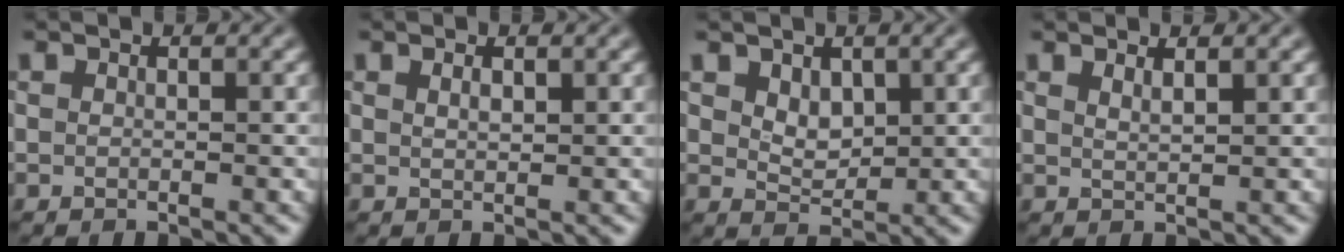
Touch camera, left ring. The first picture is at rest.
{"total": 1.0, "force": [0.6, 0.3, 0.7], "torque": [-0.016, -0.001, 0.012]}
{"total": 2.2, "force": [1.0, 1.5, 1.3], "torque": [-0.026, -0.006, 0.023]}
{"total": 1.3, "force": [1.0, 0.4, 0.8], "torque": [-0.007, 0.001, 0.013]}